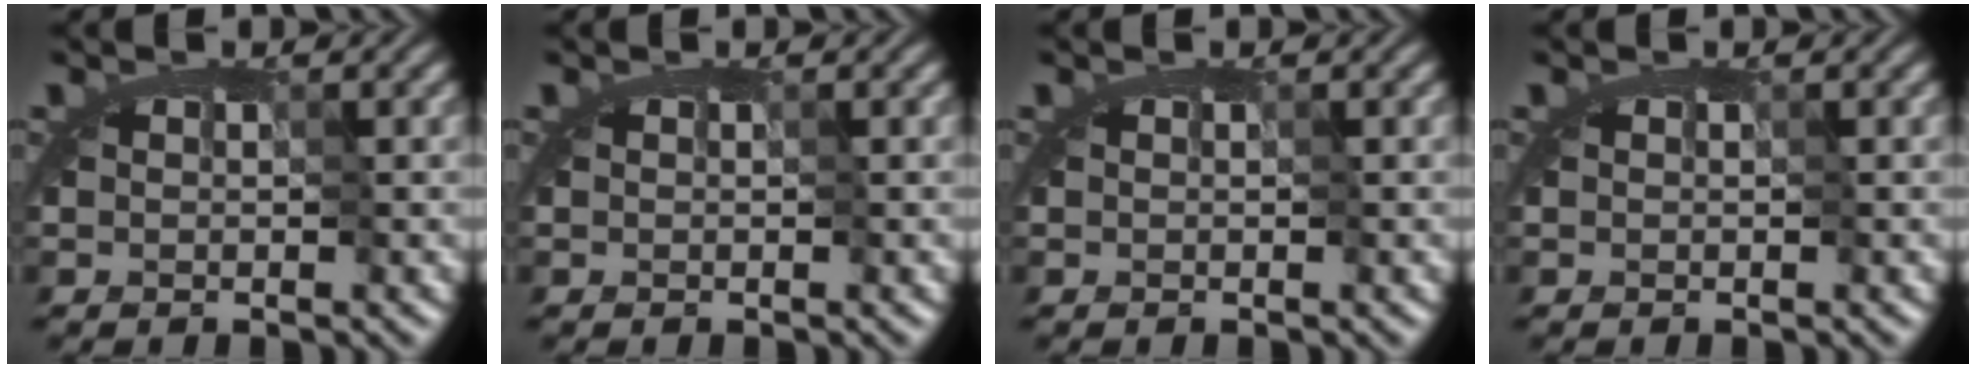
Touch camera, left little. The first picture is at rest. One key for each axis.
{"total": 0.0}
{"total": 0.0}
{"total": 0.0}